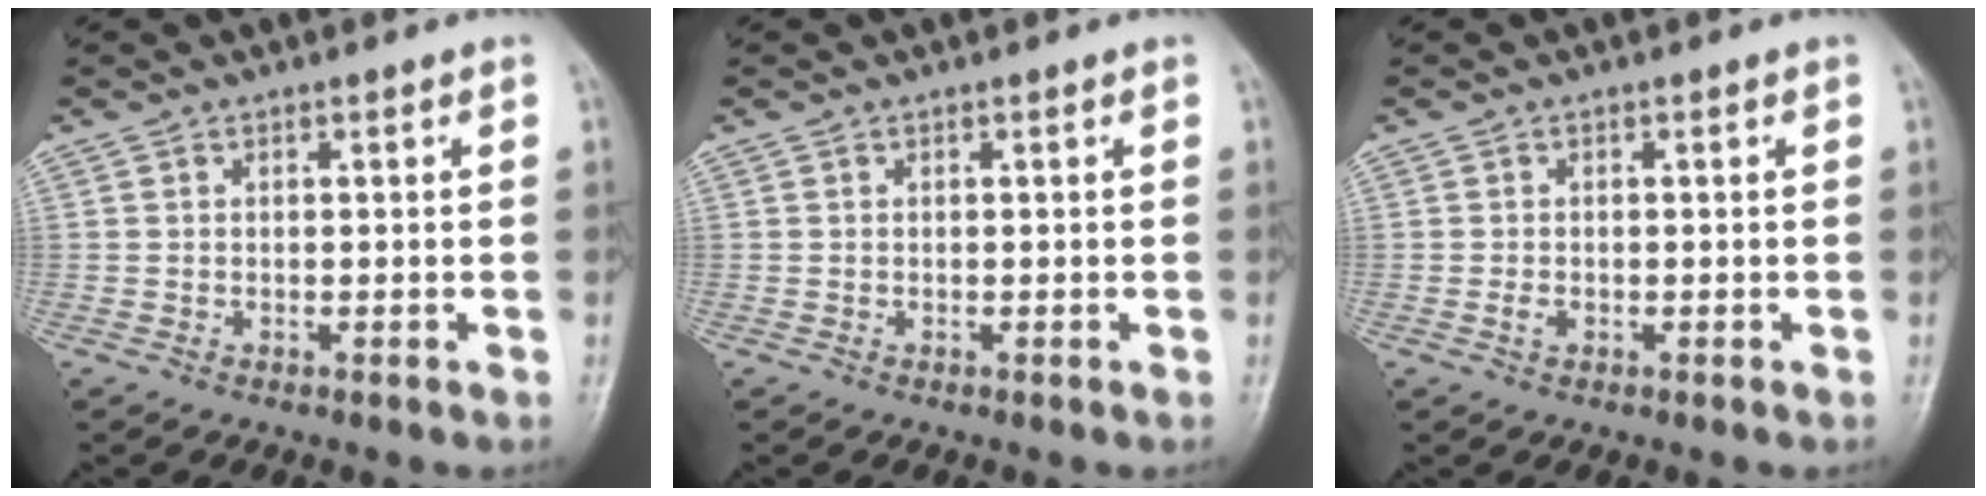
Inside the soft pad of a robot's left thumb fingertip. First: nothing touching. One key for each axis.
{"total": 0.0}
{"total": 1.3, "fx": -0.4, "fy": 0.9, "fz": 0.8, "tx": -0.015, "ty": 0.000, "tz": -0.008}